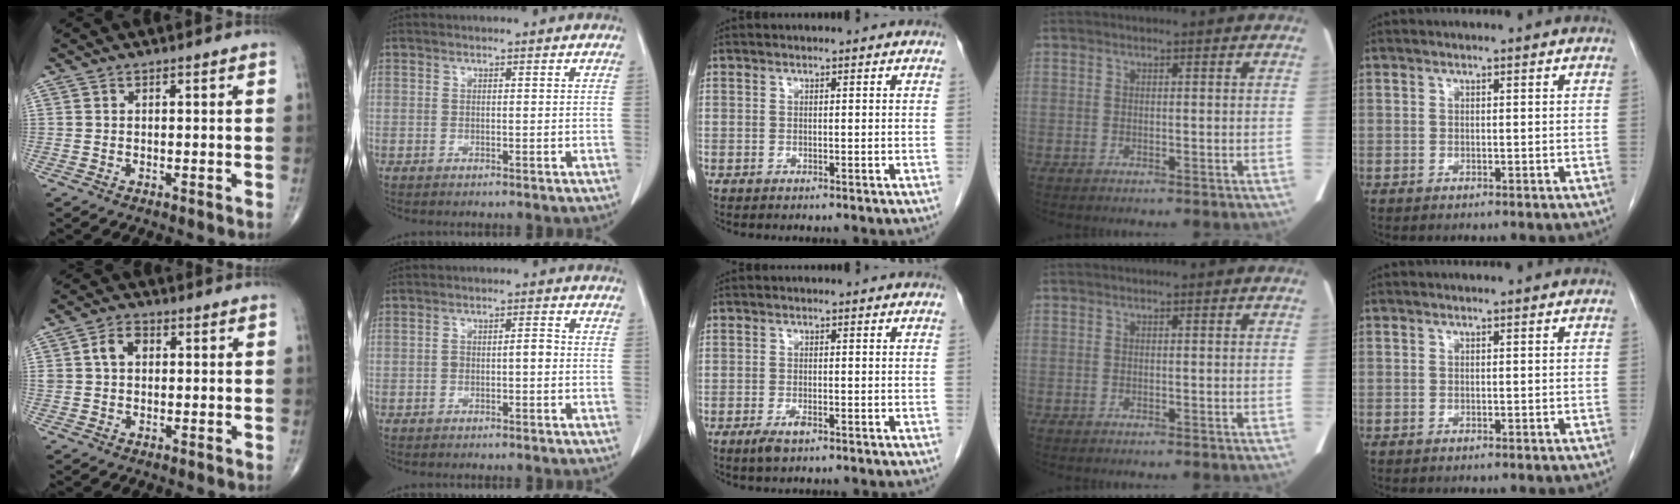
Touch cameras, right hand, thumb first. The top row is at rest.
{"thumb": {"total": 4.4, "force": [1.0, 3.2, 2.9], "torque": [-0.050, 0.012, 0.017]}, "index": {"total": 3.6, "force": [-0.5, 1.6, 3.2], "torque": [-0.060, 0.020, -0.006]}, "middle": {"total": 2.1, "force": [-1.2, 0.6, 1.6], "torque": [-0.032, -0.002, -0.020]}}